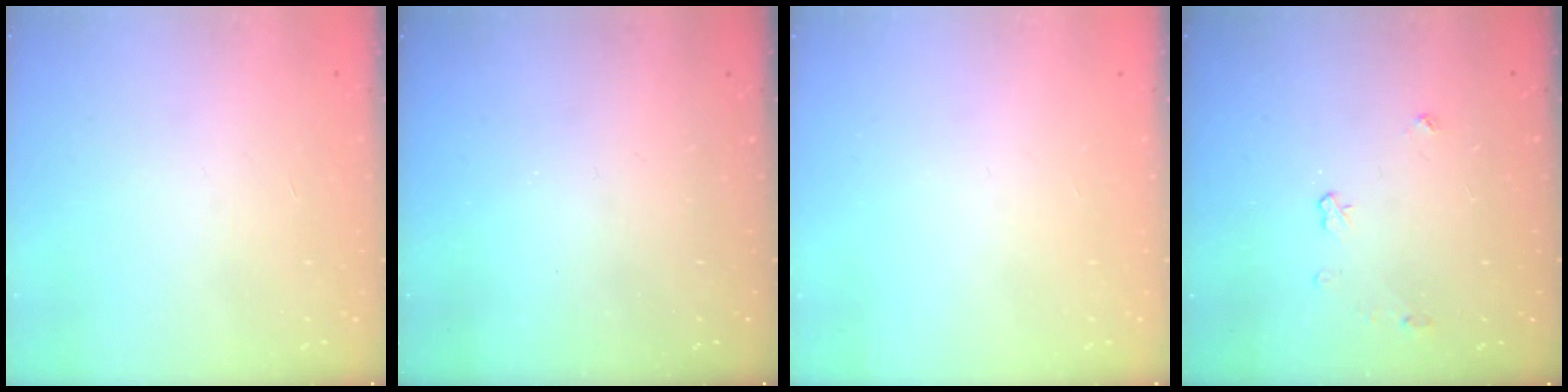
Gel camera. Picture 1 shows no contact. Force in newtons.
{"total": 0.0}
{"total": 0.0}
{"total": 3.7, "press": 3.7, "slide": 0.5}